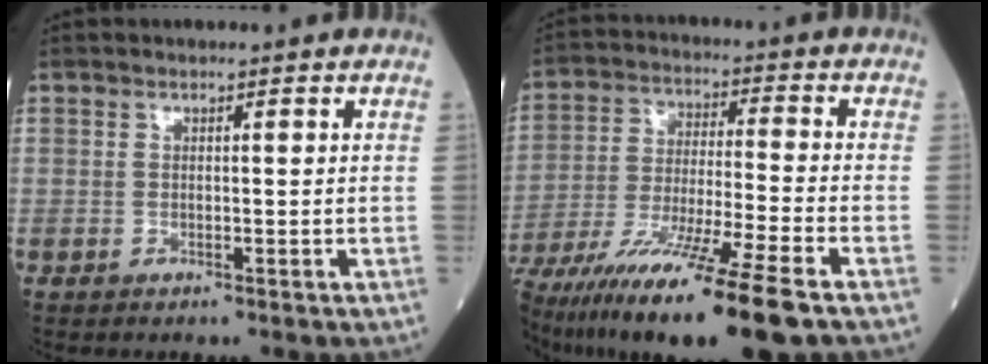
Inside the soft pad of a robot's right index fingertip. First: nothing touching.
{"total": 20.7, "force": [-14.1, 0.5, 15.1], "torque": [-0.249, -0.056, -0.246]}